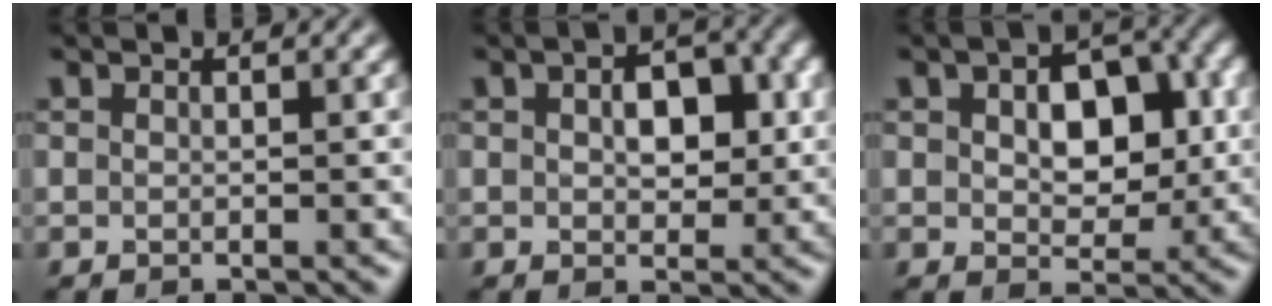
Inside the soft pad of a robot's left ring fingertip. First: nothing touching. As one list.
[{"total": 4.4, "force": [0.6, 2.7, 3.4], "torque": [-0.053, 0.003, 0.006]}, {"total": 7.3, "force": [0.8, 4.4, 5.7], "torque": [-0.085, 0.003, 0.014]}]